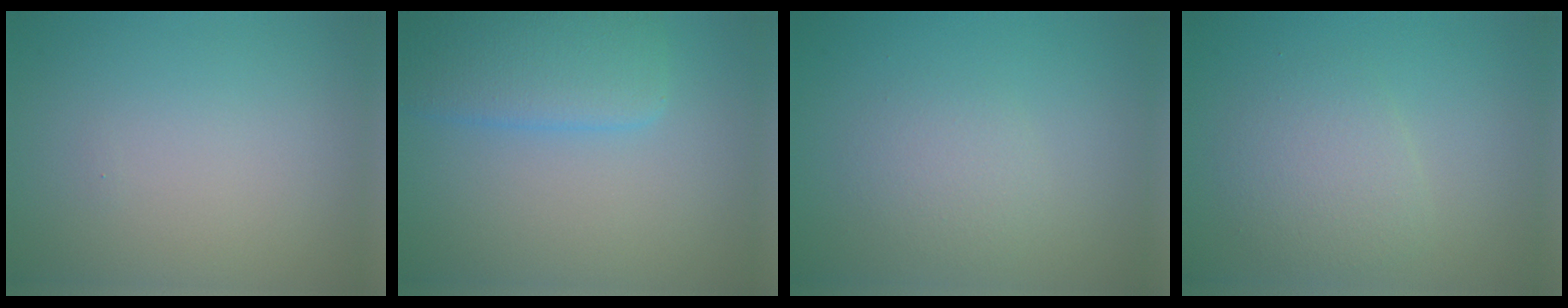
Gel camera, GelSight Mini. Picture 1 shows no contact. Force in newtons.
{"total": 4.8, "press": 4.8, "slide": 0.2}
{"total": 2.0, "press": 2.0, "slide": 0.2}
{"total": 3.0, "press": 3.0, "slide": 0.1}